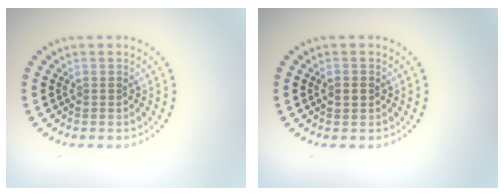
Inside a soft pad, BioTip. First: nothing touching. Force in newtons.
{"total": 1.6, "press": 1.6, "slide": 0.3}